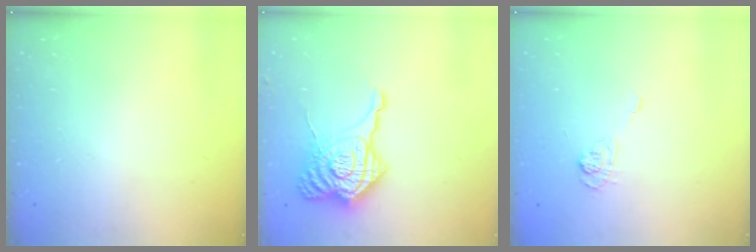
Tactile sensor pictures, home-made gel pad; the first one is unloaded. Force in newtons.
{"total": 16.3, "press": 16.2, "slide": 1.8}
{"total": 3.1, "press": 2.7, "slide": 1.6}